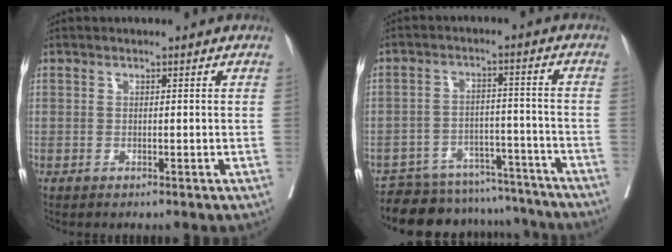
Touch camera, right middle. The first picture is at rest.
{"total": 14.6, "force": [-13.8, 4.6, 1.6], "torque": [-0.018, 0.030, -0.182]}